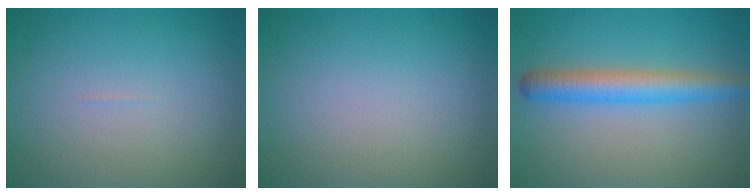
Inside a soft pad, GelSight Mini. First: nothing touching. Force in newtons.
{"total": 0.0}
{"total": 4.3, "press": 4.3, "slide": 0.1}